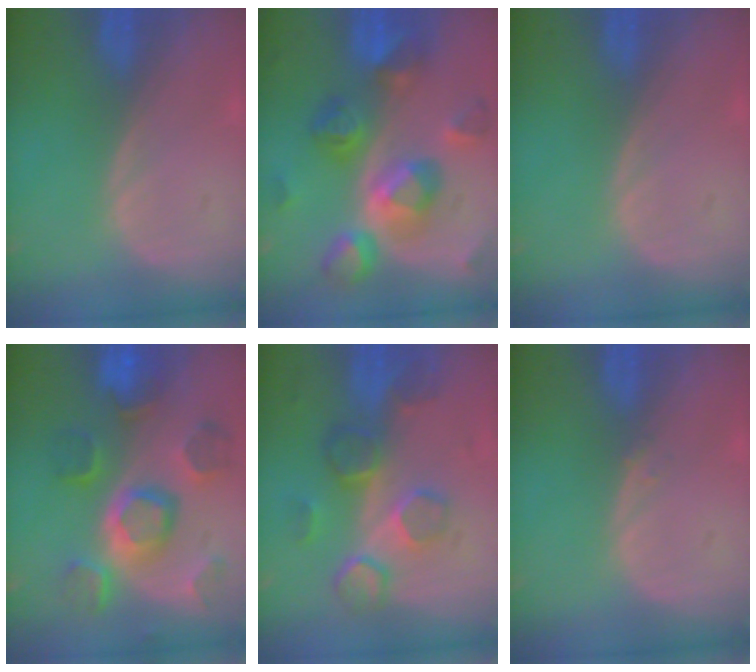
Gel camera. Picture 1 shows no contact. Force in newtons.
{"total": 11.3, "press": 11.2, "slide": 1.0}
{"total": 0.0}
{"total": 11.4, "press": 10.0, "slide": 5.7}
{"total": 8.5, "press": 7.7, "slide": 3.6}
{"total": 0.6, "press": 0.5, "slide": 0.3}